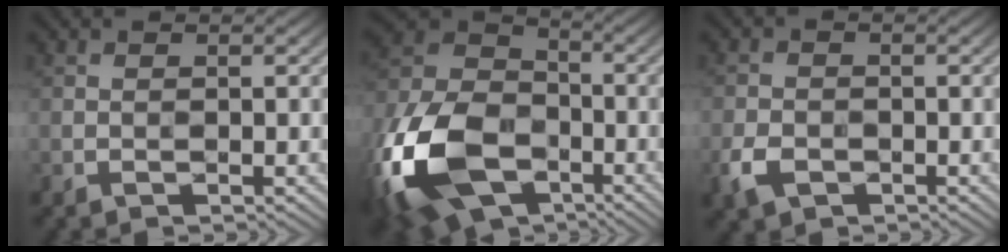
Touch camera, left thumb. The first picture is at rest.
{"total": 19.9, "force": [-7.9, 13.2, 12.7], "torque": [-0.332, -0.047, -0.145]}
{"total": 4.0, "force": [-1.9, 2.8, 2.1], "torque": [-0.052, -0.010, -0.041]}